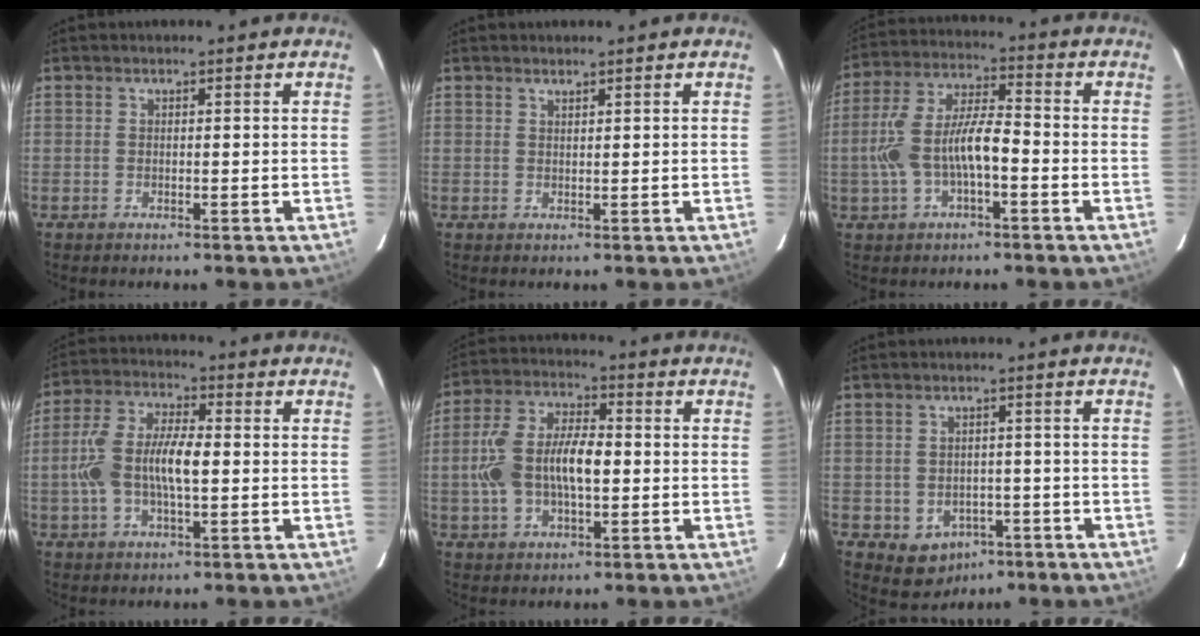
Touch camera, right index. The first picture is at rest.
{"total": 0.8, "force": [0.7, 0.1, 0.3], "torque": [-0.005, 0.001, 0.014]}
{"total": 11.1, "force": [-2.7, 4.2, 9.9], "torque": [-0.207, 0.011, -0.045]}
{"total": 11.2, "force": [-0.8, 4.8, 10.1], "torque": [-0.210, 0.010, -0.017]}
{"total": 12.8, "force": [-0.9, 6.8, 10.9], "torque": [-0.221, 0.012, -0.015]}
{"total": 6.7, "force": [-3.2, 5.5, 2.0], "torque": [-0.044, 0.014, -0.024]}